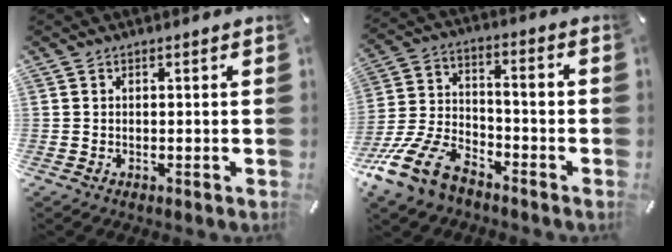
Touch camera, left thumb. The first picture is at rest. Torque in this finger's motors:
{"motor_torque": [-0.91, 2.51, 1.49, 1.28, 0.19]}